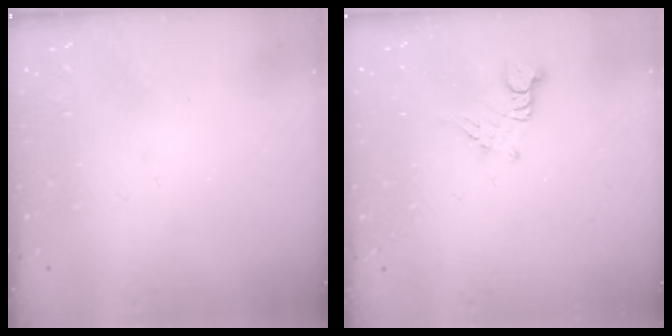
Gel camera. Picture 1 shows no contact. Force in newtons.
{"total": 3.6, "press": 3.6, "slide": 0.4}